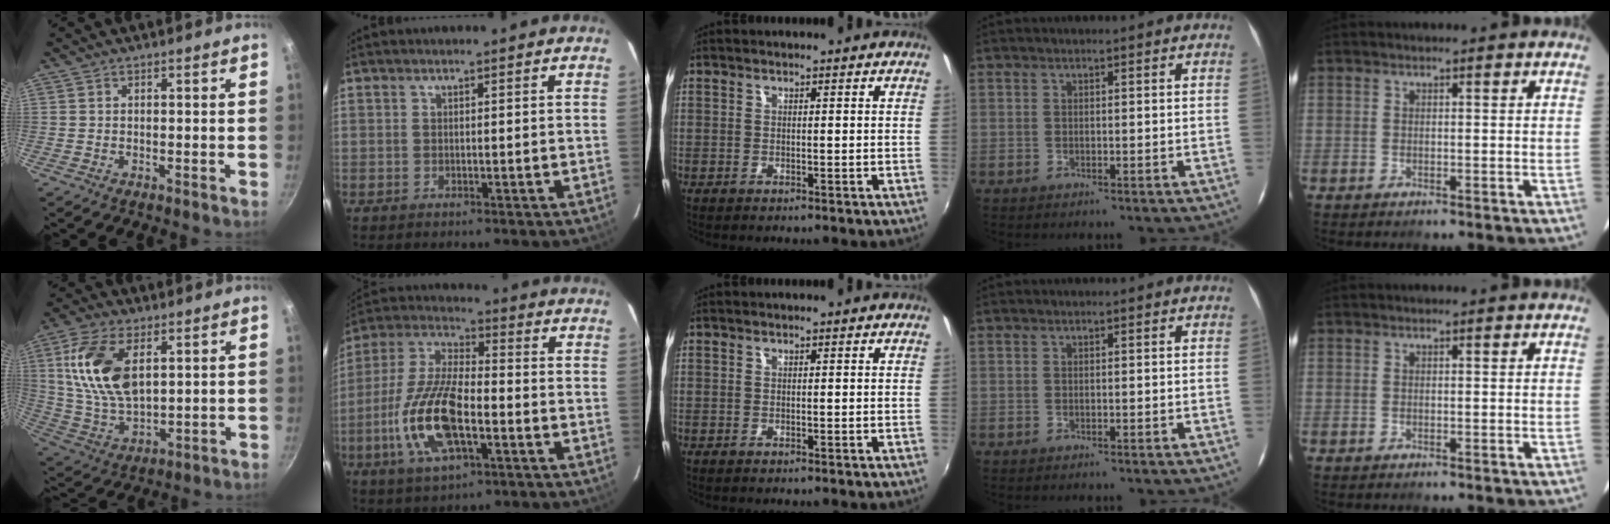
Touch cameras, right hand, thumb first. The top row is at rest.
{"thumb": {"total": 15.5, "force": [4.8, 8.3, 12.2], "torque": [-0.226, -0.014, 0.102]}, "index": {"total": 16.5, "force": [-5.1, 6.3, 14.3], "torque": [-0.308, -0.005, -0.097]}}